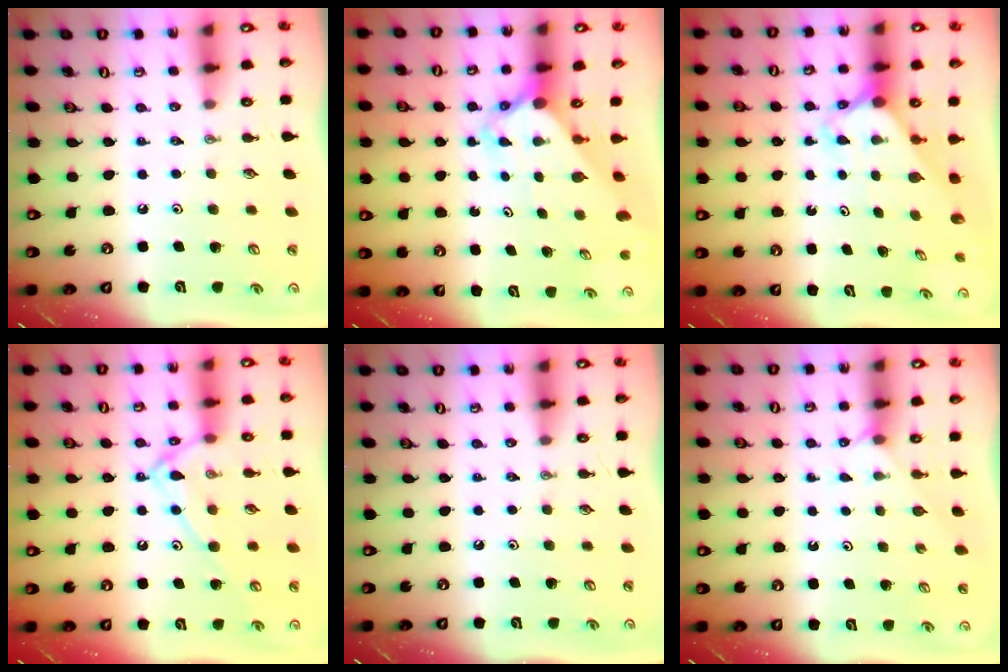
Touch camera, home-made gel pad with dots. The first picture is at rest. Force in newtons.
{"total": 3.0, "press": 3.0, "slide": 0.1}
{"total": 2.3, "press": 2.3, "slide": 0.2}
{"total": 12.5, "press": 12.4, "slide": 0.9}
{"total": 0.0}
{"total": 1.8, "press": 1.7, "slide": 0.4}